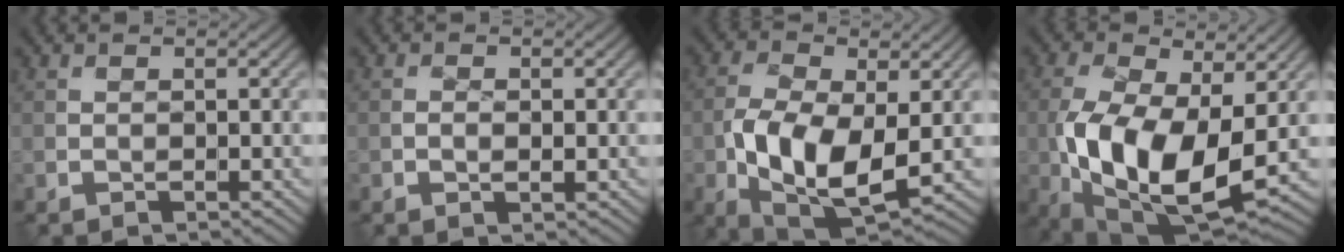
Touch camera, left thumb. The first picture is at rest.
{"total": 1.1, "force": [-0.3, 0.5, 0.9], "torque": [-0.014, 0.001, -0.006]}
{"total": 11.7, "force": [-1.7, 6.2, 9.8], "torque": [-0.212, -0.020, -0.027]}
{"total": 14.1, "force": [-1.6, 7.2, 12.0], "torque": [-0.265, -0.024, -0.026]}